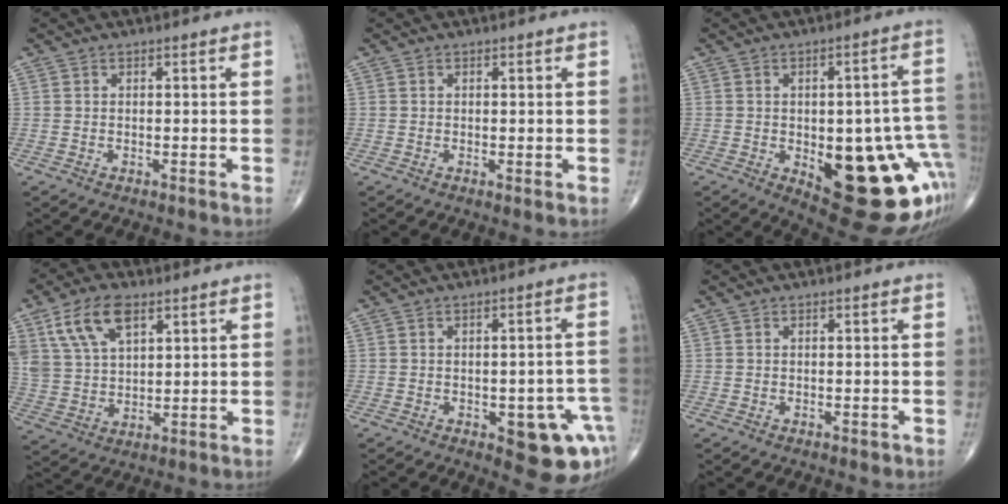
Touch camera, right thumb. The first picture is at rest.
{"total": 0.8, "force": [0.0, 0.2, 0.7], "torque": [-0.015, -0.005, -0.001]}
{"total": 23.6, "force": [-6.0, 9.2, 20.8], "torque": [-0.207, 0.015, -0.047]}
{"total": 12.1, "force": [6.2, 6.5, 8.2], "torque": [-0.151, -0.010, 0.125]}
{"total": 11.5, "force": [-4.4, 5.0, 9.3], "torque": [-0.079, 0.022, -0.042]}
{"total": 0.6, "force": [-0.3, 0.3, 0.4], "torque": [-0.004, -0.001, -0.003]}